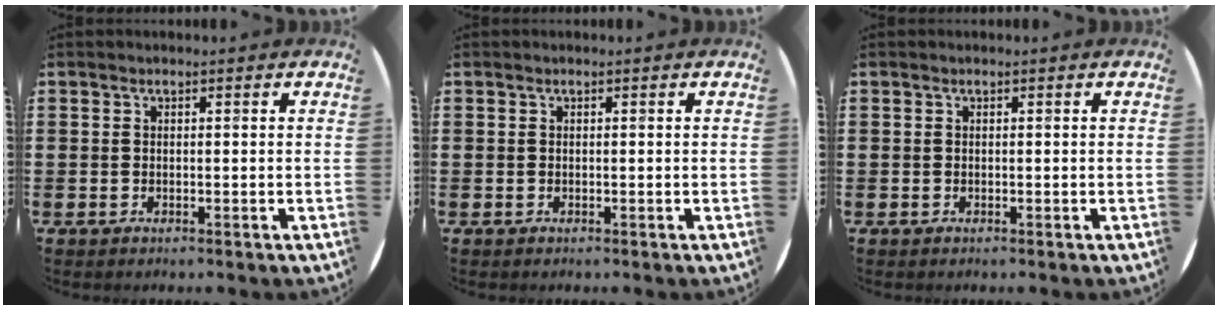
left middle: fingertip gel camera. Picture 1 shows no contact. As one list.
[{"total": 0.0}, {"total": 0.0}]